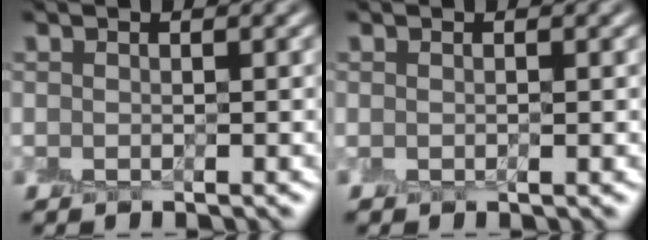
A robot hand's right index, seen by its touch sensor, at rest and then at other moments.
{"total": 0.0}